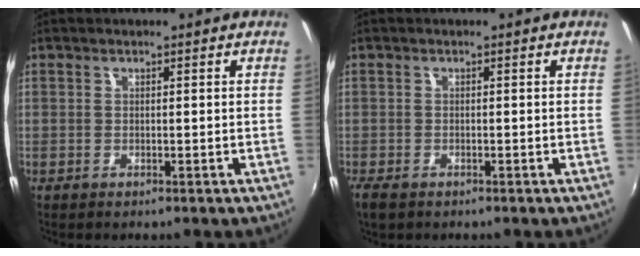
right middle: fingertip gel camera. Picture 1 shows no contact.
{"total": 2.9, "force": [-2.0, 1.3, 1.5], "torque": [-0.034, -0.011, -0.037]}